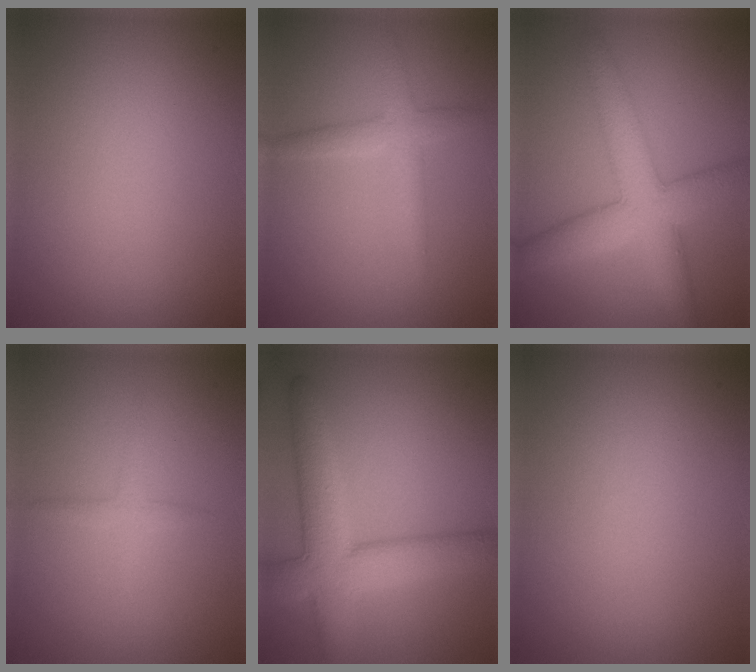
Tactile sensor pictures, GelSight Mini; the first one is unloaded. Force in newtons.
{"total": 2.4, "press": 2.4, "slide": 0.1}
{"total": 6.7, "press": 6.7, "slide": 0.2}
{"total": 1.3, "press": 1.3, "slide": 0.0}
{"total": 7.5, "press": 7.5, "slide": 0.6}
{"total": 0.0}